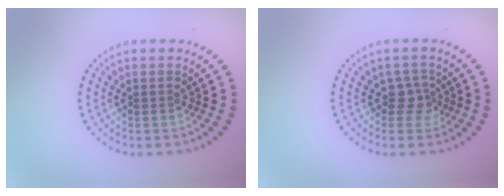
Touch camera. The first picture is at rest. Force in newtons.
{"total": 1.7, "press": 1.4, "slide": 1.0}